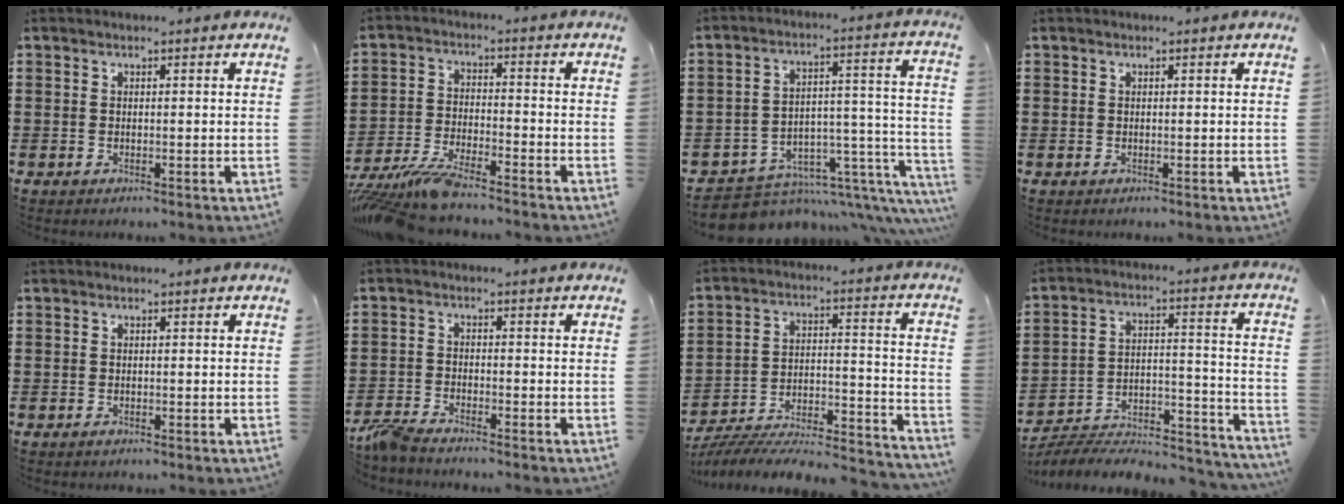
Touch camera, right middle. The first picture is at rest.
{"total": 6.7, "force": [-6.0, 0.6, 2.8], "torque": [-0.077, -0.012, -0.119]}
{"total": 6.5, "force": [-5.4, 3.1, 2.0], "torque": [-0.031, -0.004, -0.091]}
{"total": 0.0}
{"total": 0.0}
{"total": 3.2, "force": [-3.0, 0.1, 1.2], "torque": [-0.044, -0.006, -0.065]}
{"total": 5.7, "force": [-5.5, 0.4, 1.5], "torque": [-0.025, -0.006, -0.112]}
{"total": 5.2, "force": [-5.0, 1.0, 0.9], "torque": [-0.012, -0.002, -0.102]}